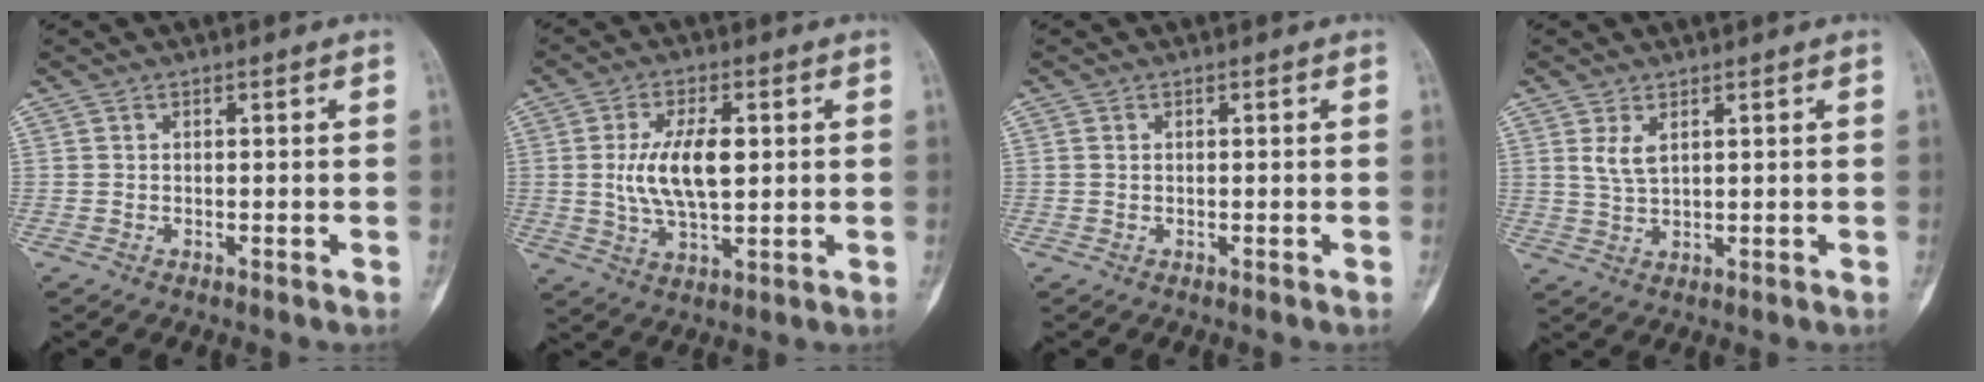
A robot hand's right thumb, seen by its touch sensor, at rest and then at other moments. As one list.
[{"total": 10.3, "force": [1.1, 4.8, 9.1], "torque": [-0.167, -0.004, 0.024]}, {"total": 0.6, "force": [0.2, 0.4, 0.4], "torque": [-0.011, 0.002, 0.004]}, {"total": 3.6, "force": [1.6, 1.6, 2.7], "torque": [-0.054, -0.009, 0.040]}]